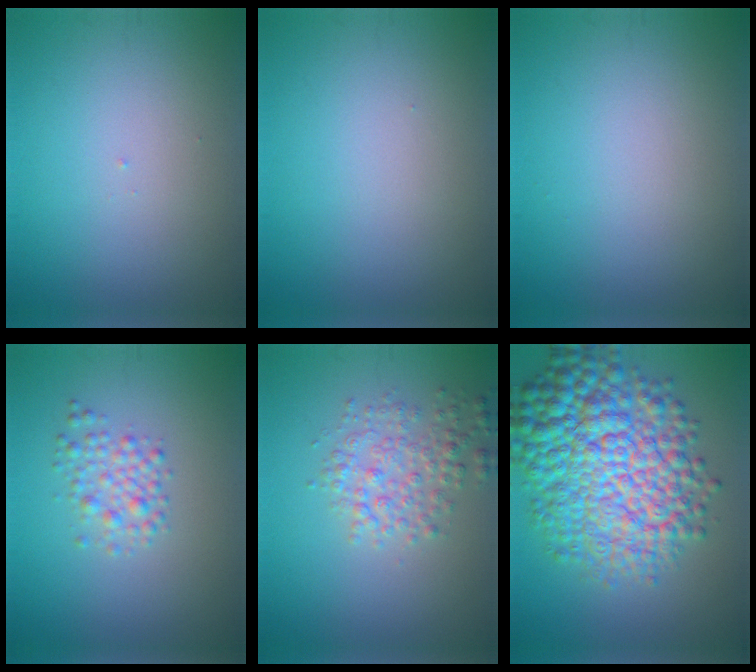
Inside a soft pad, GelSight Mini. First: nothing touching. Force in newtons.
{"total": 0.0}
{"total": 0.0}
{"total": 2.2, "press": 2.2, "slide": 0.1}
{"total": 3.1, "press": 3.1, "slide": 0.1}
{"total": 12.3, "press": 12.3, "slide": 0.2}